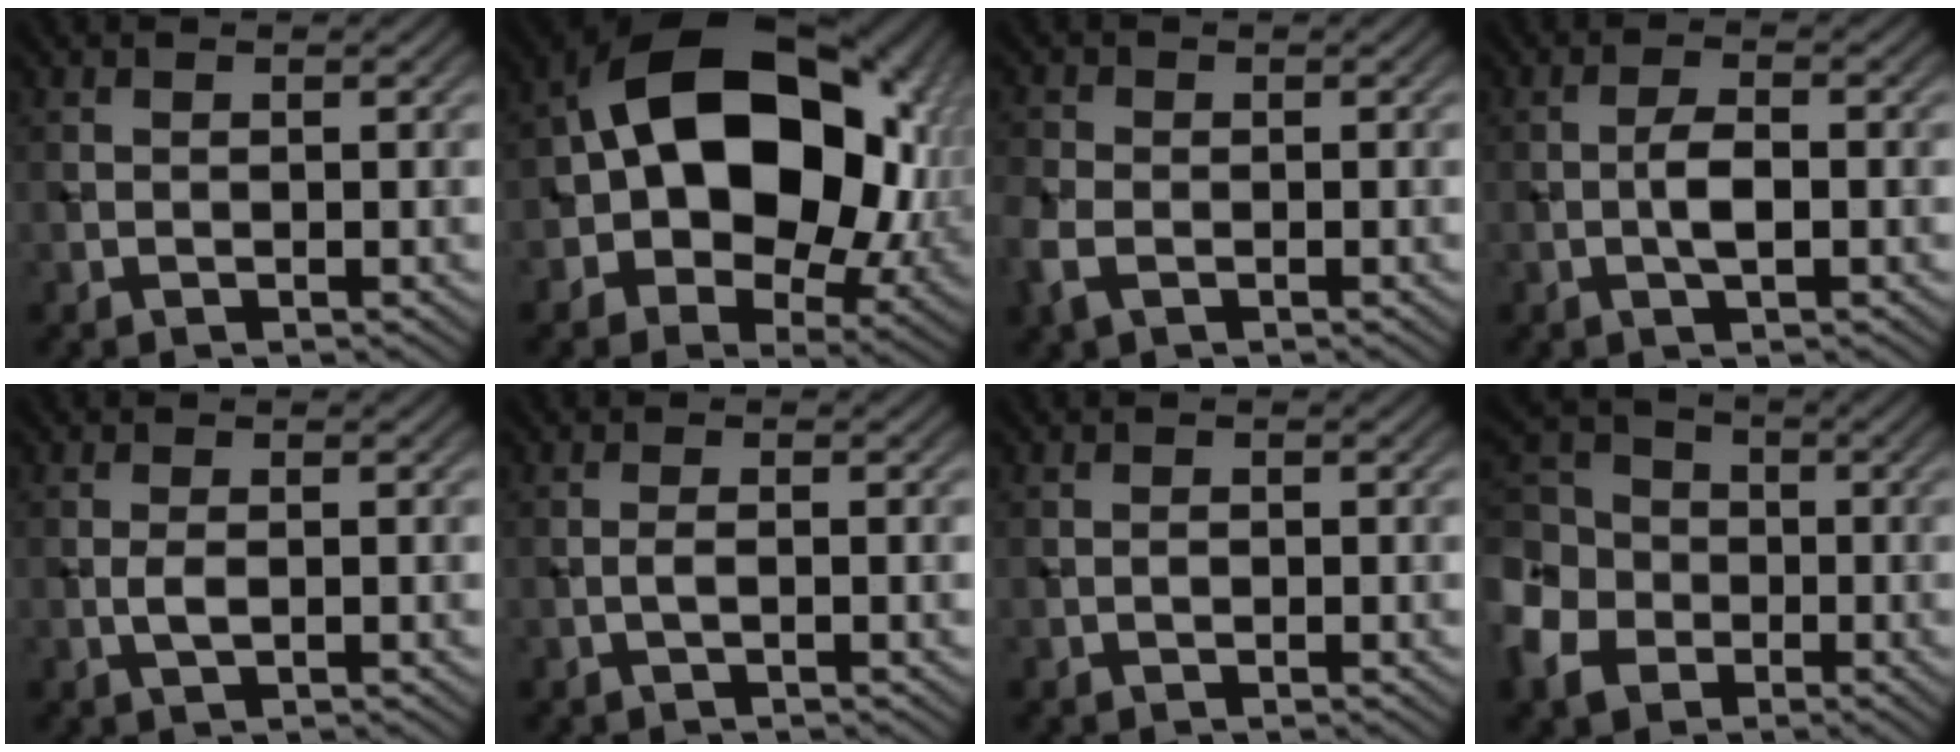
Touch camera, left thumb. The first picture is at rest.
{"total": 18.7, "force": [1.7, 12.6, 13.7], "torque": [-0.217, -0.013, 0.031]}
{"total": 3.7, "force": [-1.5, 2.5, 2.3], "torque": [-0.067, -0.007, -0.039]}
{"total": 2.9, "force": [-0.5, 0.9, 2.7], "torque": [-0.052, 0.006, -0.013]}
{"total": 1.6, "force": [-0.2, 0.6, 1.5], "torque": [-0.031, 0.001, -0.006]}
{"total": 1.1, "force": [-0.3, 0.2, 1.1], "torque": [-0.021, 0.005, -0.007]}
{"total": 0.6, "force": [-0.2, 0.3, 0.5], "torque": [-0.007, 0.002, -0.001]}
{"total": 9.4, "force": [-3.8, 7.4, 4.2], "torque": [-0.141, -0.013, -0.090]}